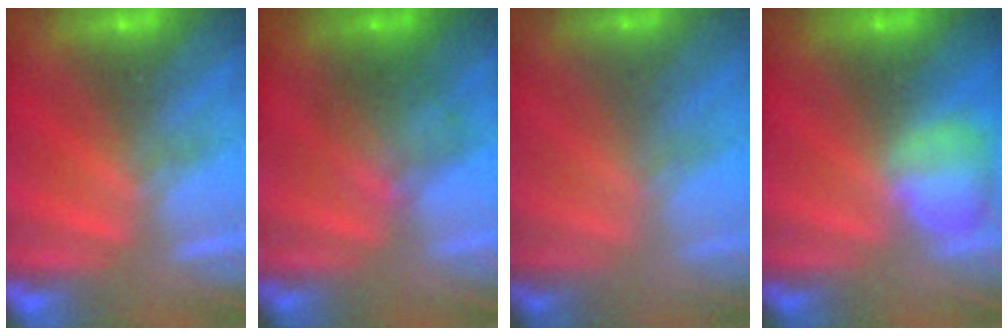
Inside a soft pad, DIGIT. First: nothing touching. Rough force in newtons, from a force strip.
{"total": 1.8}
{"total": 1.7}
{"total": 2.4}